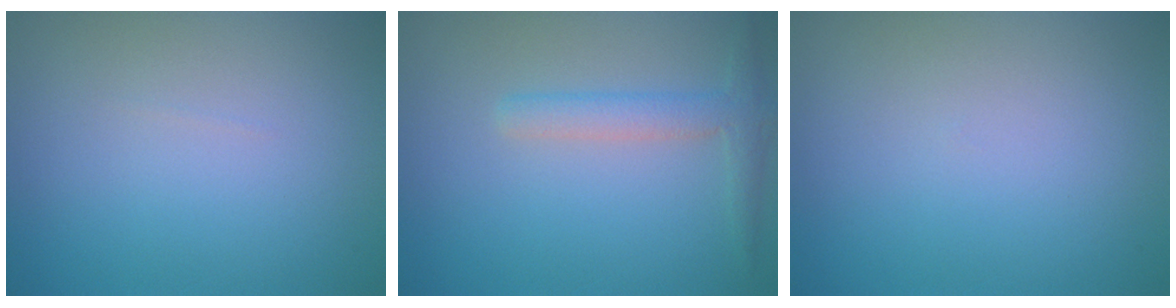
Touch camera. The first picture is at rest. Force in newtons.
{"total": 2.4, "press": 2.4, "slide": 0.1}
{"total": 0.0}